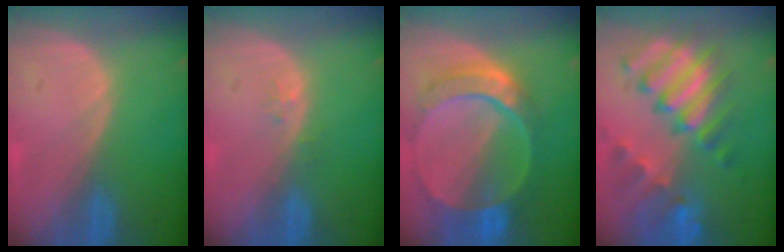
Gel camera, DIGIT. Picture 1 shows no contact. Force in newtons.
{"total": 0.9, "press": 0.9, "slide": 0.2}
{"total": 9.6, "press": 8.3, "slide": 4.8}
{"total": 11.3, "press": 9.8, "slide": 5.8}